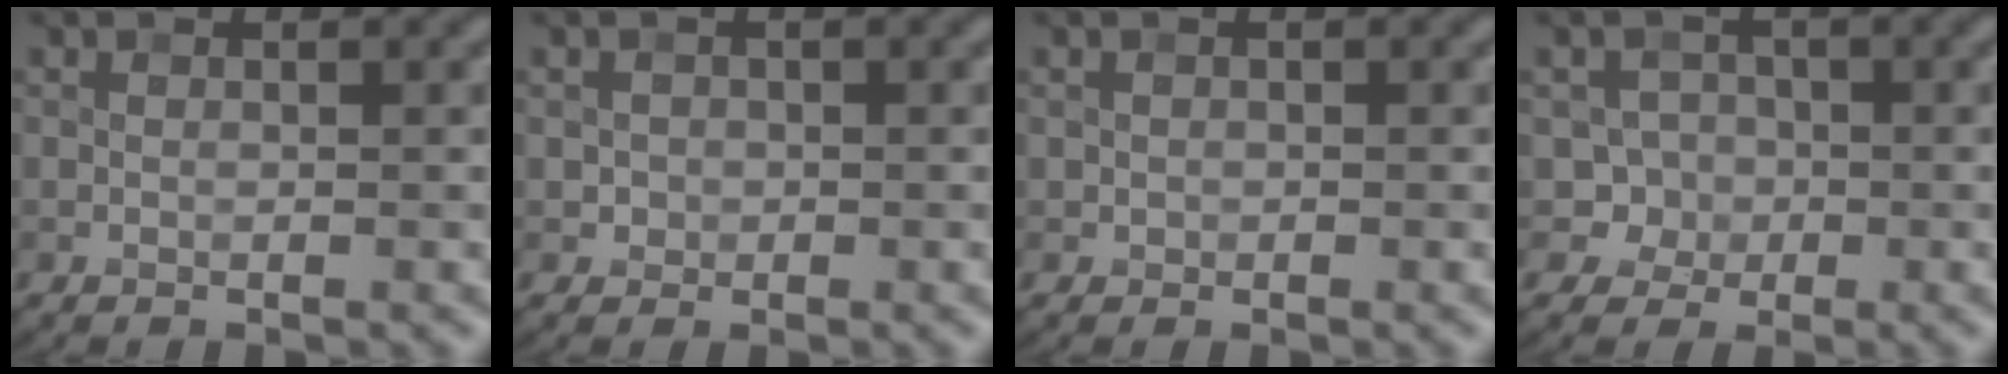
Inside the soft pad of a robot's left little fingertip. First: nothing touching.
{"total": 1.0, "force": [0.0, 1.0, 0.1], "torque": [0.011, -0.003, 0.000]}
{"total": 0.6, "force": [0.1, 0.6, 0.0], "torque": [0.005, -0.003, -0.001]}
{"total": 3.2, "force": [-0.9, 3.0, 0.4], "torque": [0.020, 0.005, -0.022]}